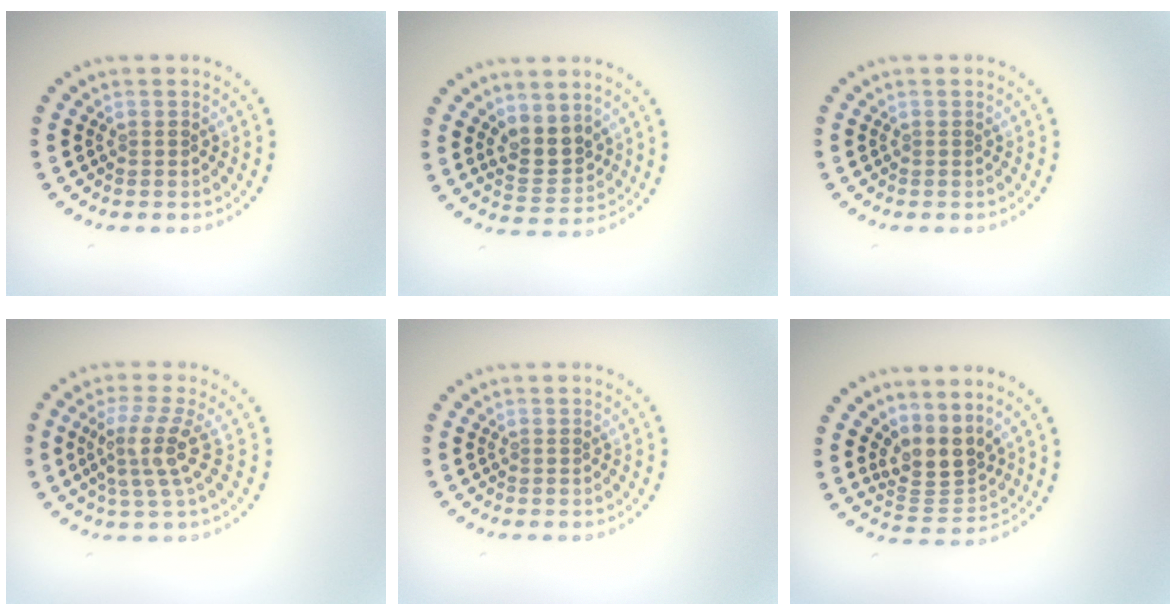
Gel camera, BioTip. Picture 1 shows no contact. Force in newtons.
{"total": 3.0, "press": 2.7, "slide": 1.2}
{"total": 0.0}
{"total": 3.8, "press": 2.8, "slide": 2.6}
{"total": 0.0}
{"total": 3.5, "press": 2.6, "slide": 2.4}